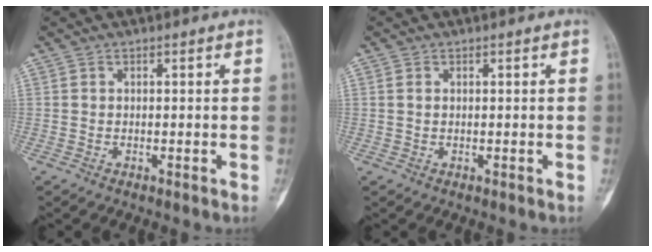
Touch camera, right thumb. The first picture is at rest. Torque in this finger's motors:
{"motor_torque": [0.00, -0.06, 0.28, 0.00, 0.02]}